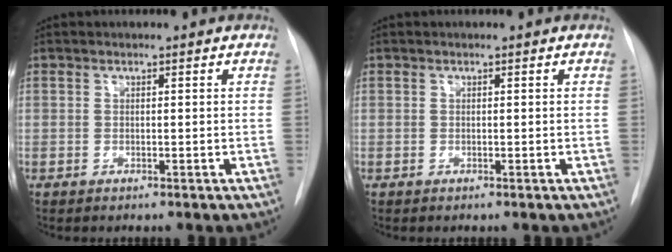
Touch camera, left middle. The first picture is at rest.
{"total": 0.0}